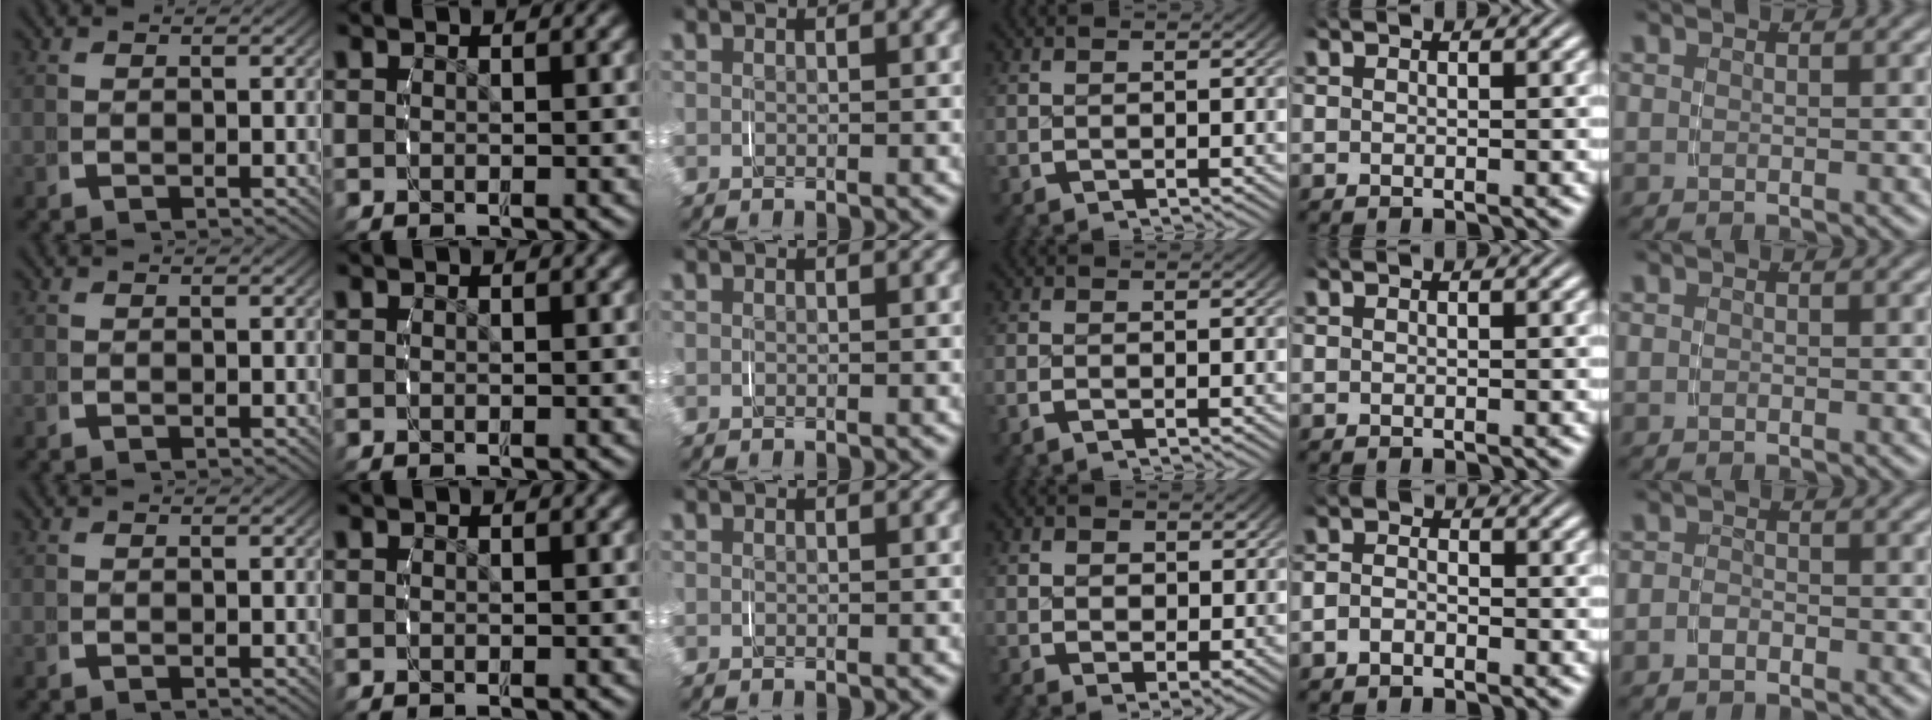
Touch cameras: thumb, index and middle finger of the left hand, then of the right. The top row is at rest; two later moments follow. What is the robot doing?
{"motion": "grasp_and_lifting", "object": "scarf"}